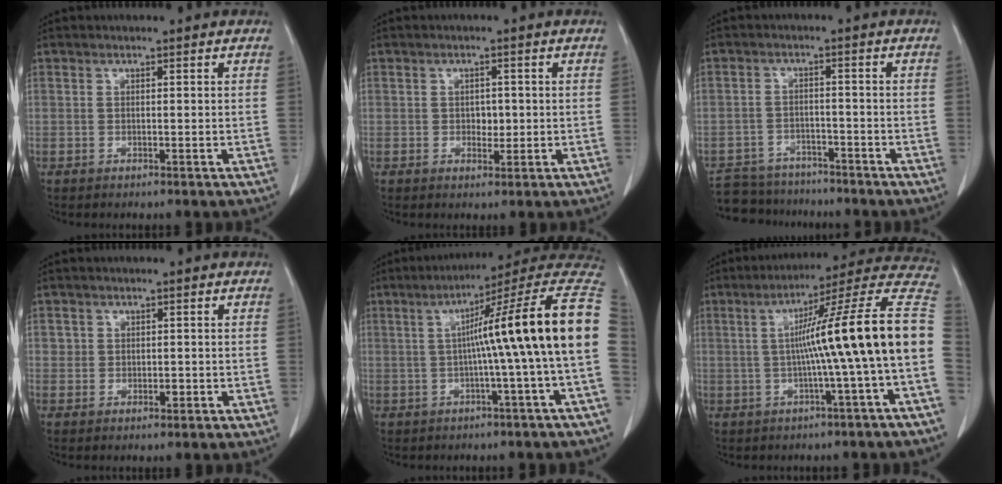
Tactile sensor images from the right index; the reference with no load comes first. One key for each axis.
{"total": 2.1, "fx": -0.1, "fy": 1.5, "fz": 1.5, "tx": -0.020, "ty": 0.001, "tz": 0.002}
{"total": 8.8, "fx": -8.0, "fy": 3.5, "fz": 1.2, "tx": -0.017, "ty": 0.005, "tz": -0.122}
{"total": 1.7, "fx": 0.0, "fy": 1.5, "fz": 0.7, "tx": -0.009, "ty": 0.001, "tz": 0.001}
{"total": 16.6, "fx": 0.8, "fy": -1.5, "fz": 16.5, "tx": -0.210, "ty": 0.035, "tz": 0.002}
{"total": 17.5, "fx": -0.8, "fy": -1.4, "fz": 17.4, "tx": -0.238, "ty": 0.035, "tz": -0.021}